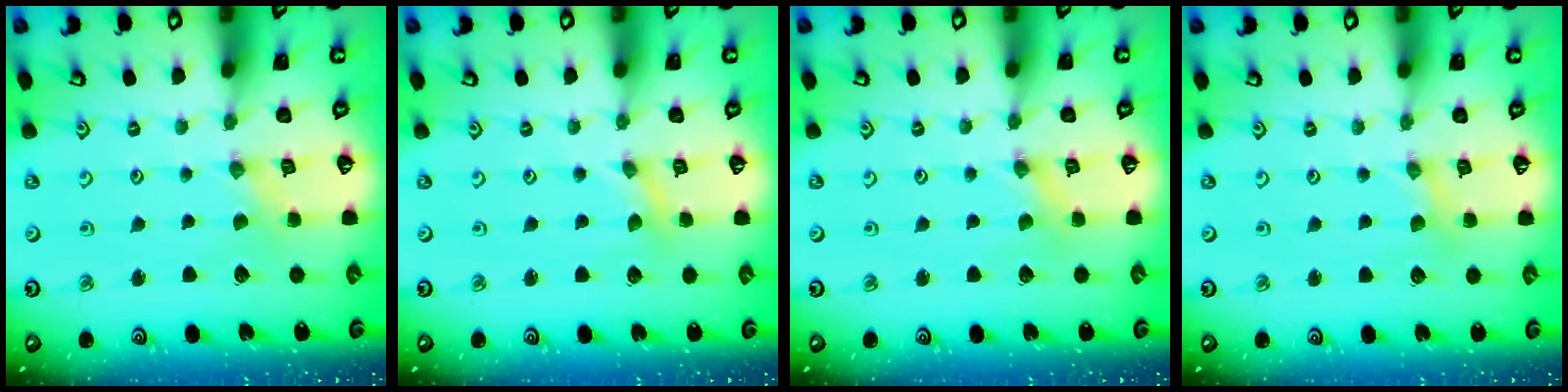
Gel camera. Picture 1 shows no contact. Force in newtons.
{"total": 0.0}
{"total": 0.0}
{"total": 1.5, "press": 1.5, "slide": 0.3}